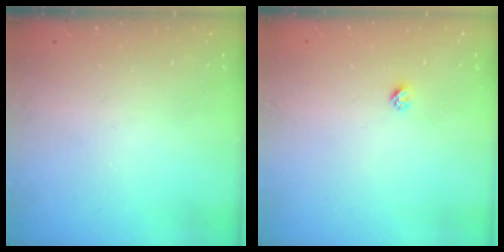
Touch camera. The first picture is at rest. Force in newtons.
{"total": 2.3, "press": 2.3, "slide": 0.2}